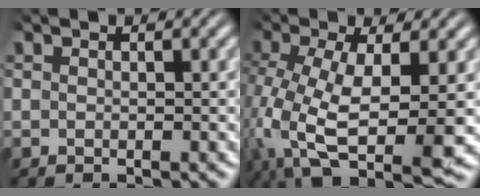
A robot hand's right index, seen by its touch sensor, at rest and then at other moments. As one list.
[{"total": 9.8, "force": [-3.5, 5.6, 7.3], "torque": [-0.179, -0.068, -0.025]}]